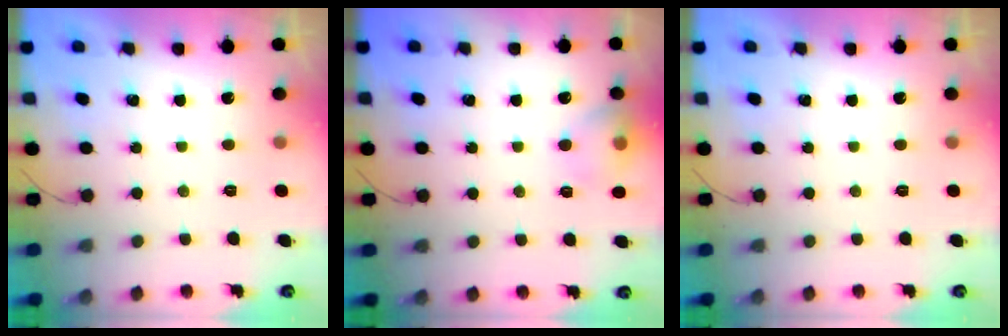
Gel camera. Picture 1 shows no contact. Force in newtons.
{"total": 8.6, "press": 8.5, "slide": 1.6}
{"total": 0.0}